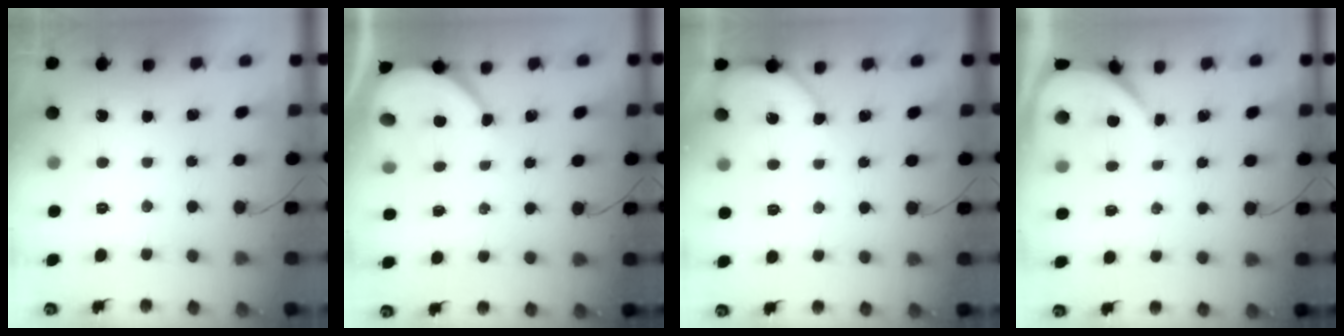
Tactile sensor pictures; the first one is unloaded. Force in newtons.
{"total": 5.3, "press": 5.2, "slide": 0.6}
{"total": 2.9, "press": 2.9, "slide": 0.3}
{"total": 3.7, "press": 3.6, "slide": 0.2}